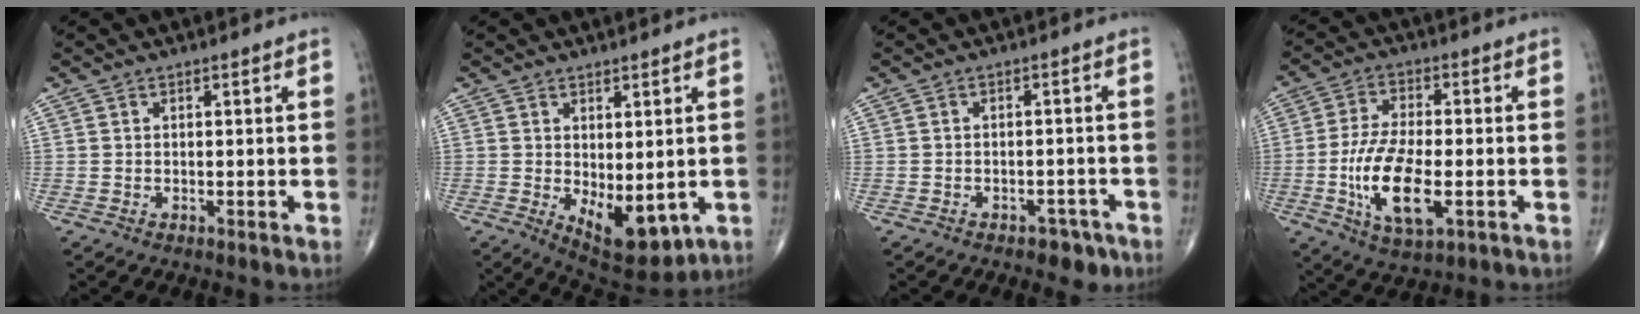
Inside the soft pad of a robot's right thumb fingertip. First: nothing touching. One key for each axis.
{"total": 9.9, "fx": -1.8, "fy": 4.7, "fz": 8.5, "tx": -0.101, "ty": -0.015, "tz": -0.006}
{"total": 3.8, "fx": -2.6, "fy": 2.3, "fz": 1.5, "tx": -0.005, "ty": 0.016, "tz": -0.032}
{"total": 13.3, "fx": -3.2, "fy": 5.6, "fz": 11.6, "tx": -0.222, "ty": 0.002, "tz": -0.055}